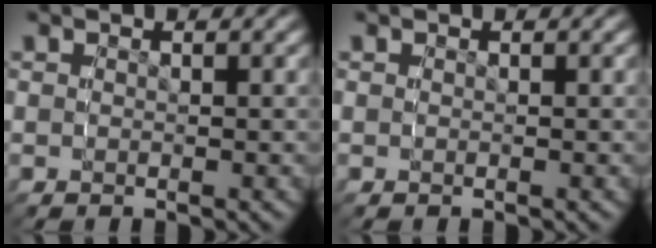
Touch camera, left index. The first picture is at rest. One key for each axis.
{"total": 0.0}